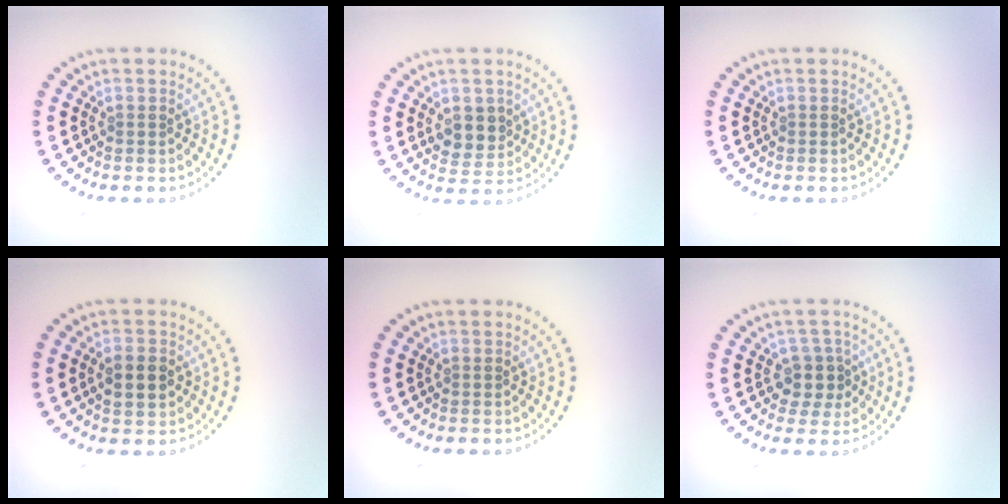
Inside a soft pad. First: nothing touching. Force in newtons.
{"total": 2.9, "press": 2.7, "slide": 0.9}
{"total": 0.0}
{"total": 3.5, "press": 3.5, "slide": 0.0}
{"total": 0.0}
{"total": 2.6, "press": 2.2, "slide": 1.4}